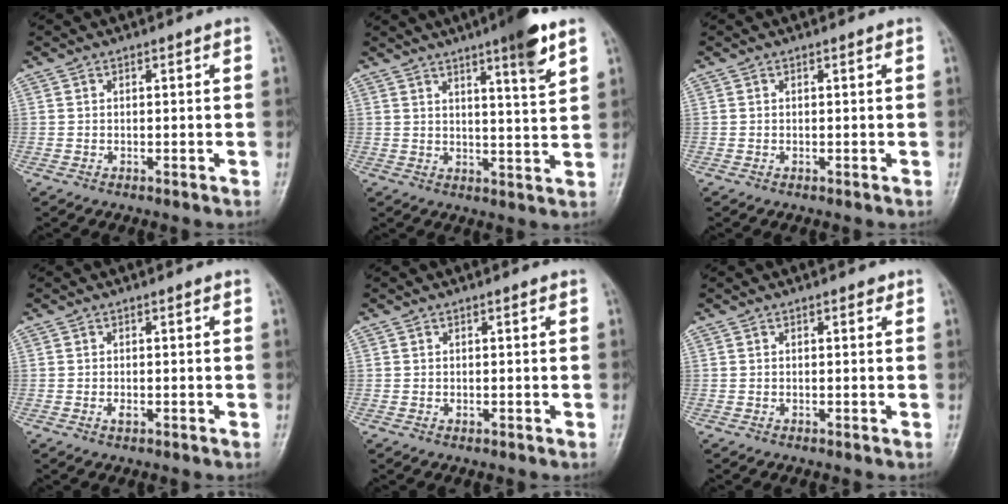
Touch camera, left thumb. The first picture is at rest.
{"total": 8.8, "force": [5.3, 0.8, 6.9], "torque": [-0.094, -0.030, 0.076]}
{"total": 0.0}
{"total": 1.2, "force": [-0.2, 0.6, 1.0], "torque": [-0.013, 0.000, -0.002]}
{"total": 0.6, "force": [0.2, 0.3, 0.5], "torque": [-0.004, 0.002, 0.003]}
{"total": 0.7, "force": [0.4, 0.4, 0.5], "torque": [-0.001, 0.000, 0.003]}